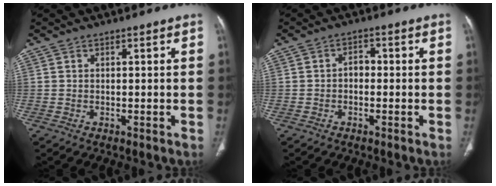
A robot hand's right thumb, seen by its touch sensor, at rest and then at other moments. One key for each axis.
{"total": 2.4, "fx": -0.5, "fy": 1.7, "fz": 1.6, "tx": -0.015, "ty": 0.012, "tz": -0.014}